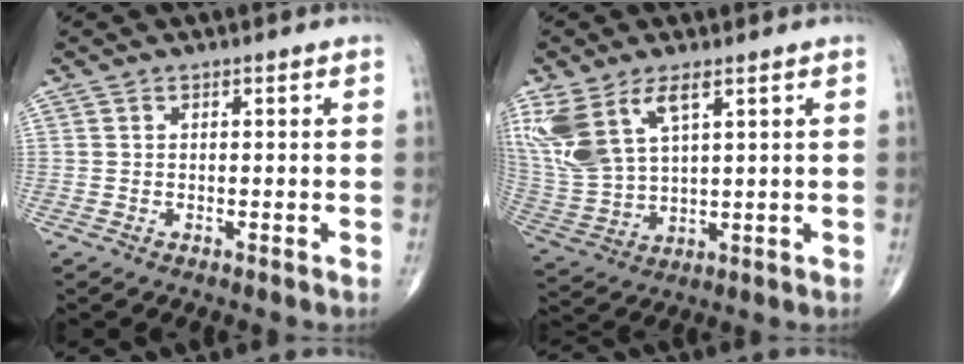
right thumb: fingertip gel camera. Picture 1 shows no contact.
{"total": 13.3, "force": [6.5, 6.2, 9.8], "torque": [-0.224, -0.014, 0.144]}